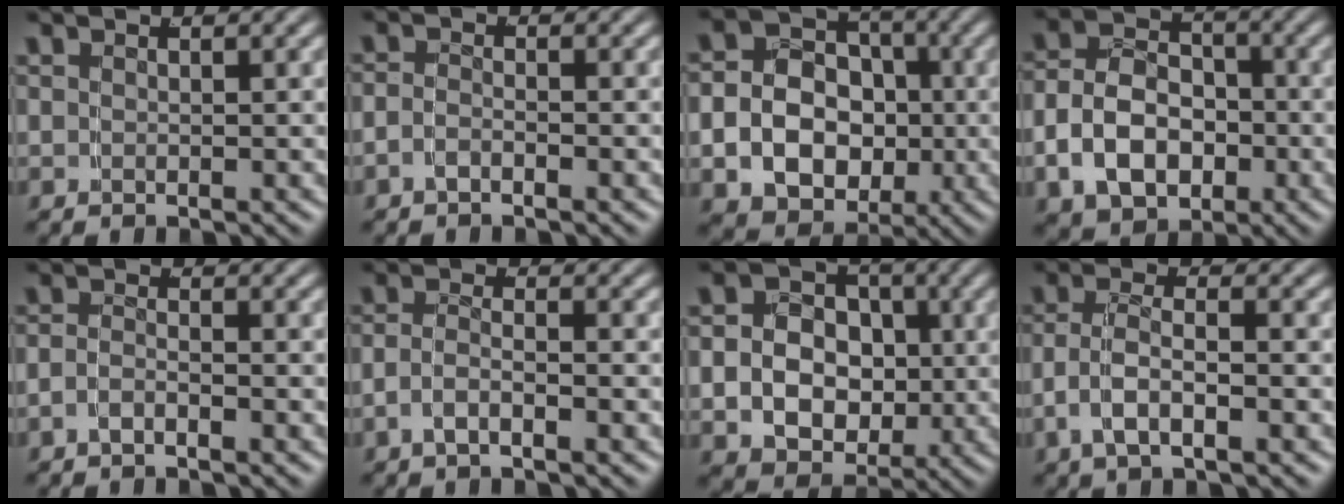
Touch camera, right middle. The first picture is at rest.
{"total": 1.4, "force": [-1.3, 0.3, 0.6], "torque": [-0.011, -0.003, -0.025]}
{"total": 12.8, "force": [-2.2, 11.2, 5.6], "torque": [-0.127, -0.047, -0.039]}
{"total": 9.3, "force": [-2.1, 7.5, 5.1], "torque": [-0.095, -0.017, -0.037]}
{"total": 1.8, "force": [-1.6, 0.4, 0.9], "torque": [-0.018, -0.005, -0.029]}
{"total": 2.6, "force": [-1.6, 1.0, 1.8], "torque": [-0.038, -0.010, -0.028]}
{"total": 10.1, "force": [-1.2, 8.9, 4.7], "torque": [-0.104, -0.041, -0.019]}
{"total": 3.8, "force": [-1.2, 2.0, 3.0], "torque": [-0.061, -0.008, -0.021]}